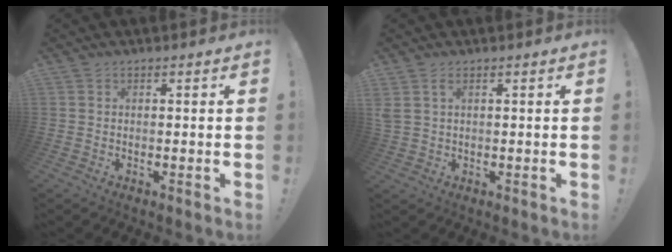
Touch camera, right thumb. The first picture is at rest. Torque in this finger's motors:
{"motor_torque": [0.05, -0.26, -0.09, 0.00, 0.17]}